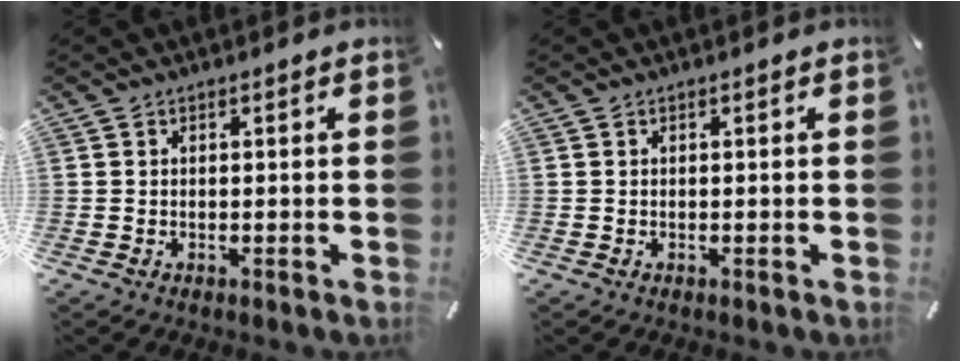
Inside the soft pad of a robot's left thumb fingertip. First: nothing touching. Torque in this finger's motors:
{"motor_torque": [-0.04, -0.01, 0.02, -0.02, 0.00]}